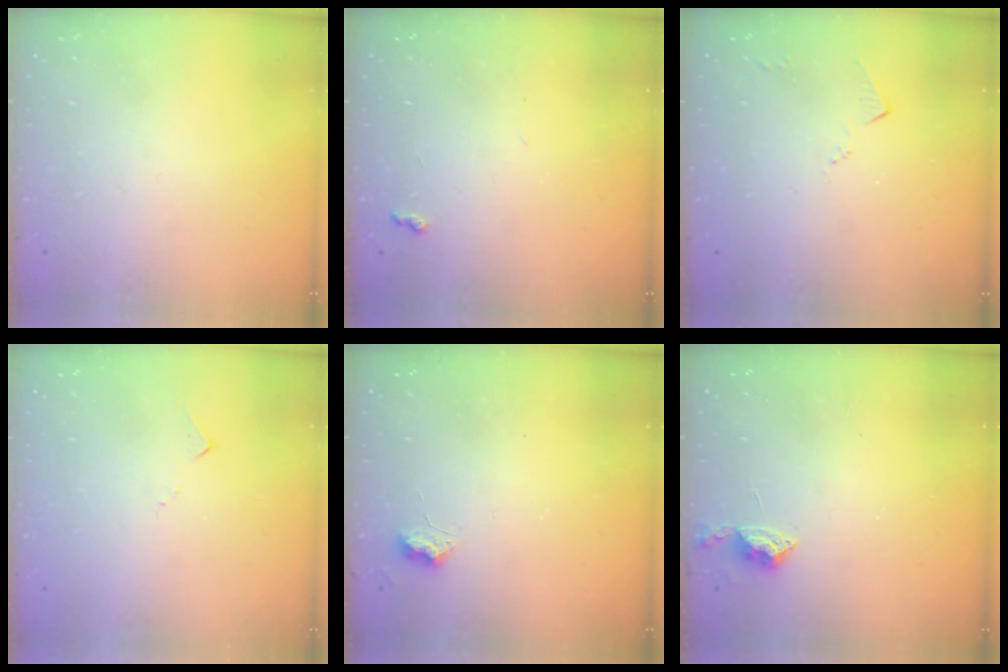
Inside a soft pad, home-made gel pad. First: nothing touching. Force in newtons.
{"total": 5.1, "press": 5.1, "slide": 0.6}
{"total": 4.1, "press": 4.1, "slide": 0.5}
{"total": 6.0, "press": 6.0, "slide": 0.5}
{"total": 5.9, "press": 5.9, "slide": 0.7}
{"total": 6.1, "press": 6.0, "slide": 0.8}